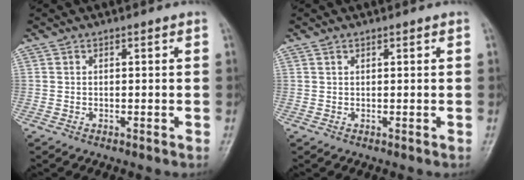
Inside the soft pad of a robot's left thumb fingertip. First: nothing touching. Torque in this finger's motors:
{"motor_torque": [-0.11, -0.06, -0.14, -0.24, -0.06]}